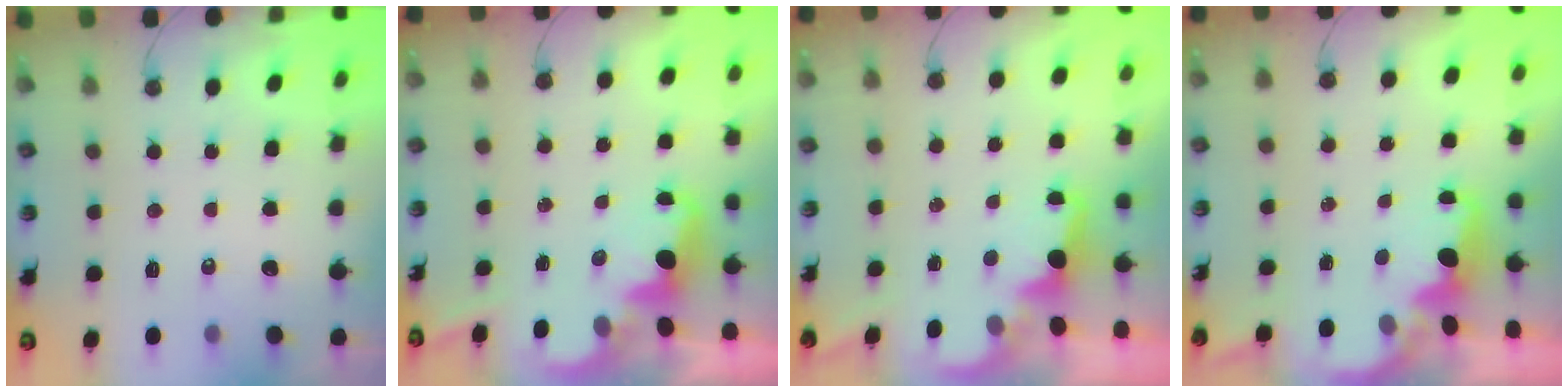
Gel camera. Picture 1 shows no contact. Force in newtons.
{"total": 2.6, "press": 2.6, "slide": 0.4}
{"total": 1.7, "press": 1.6, "slide": 0.7}
{"total": 2.1, "press": 2.0, "slide": 0.8}